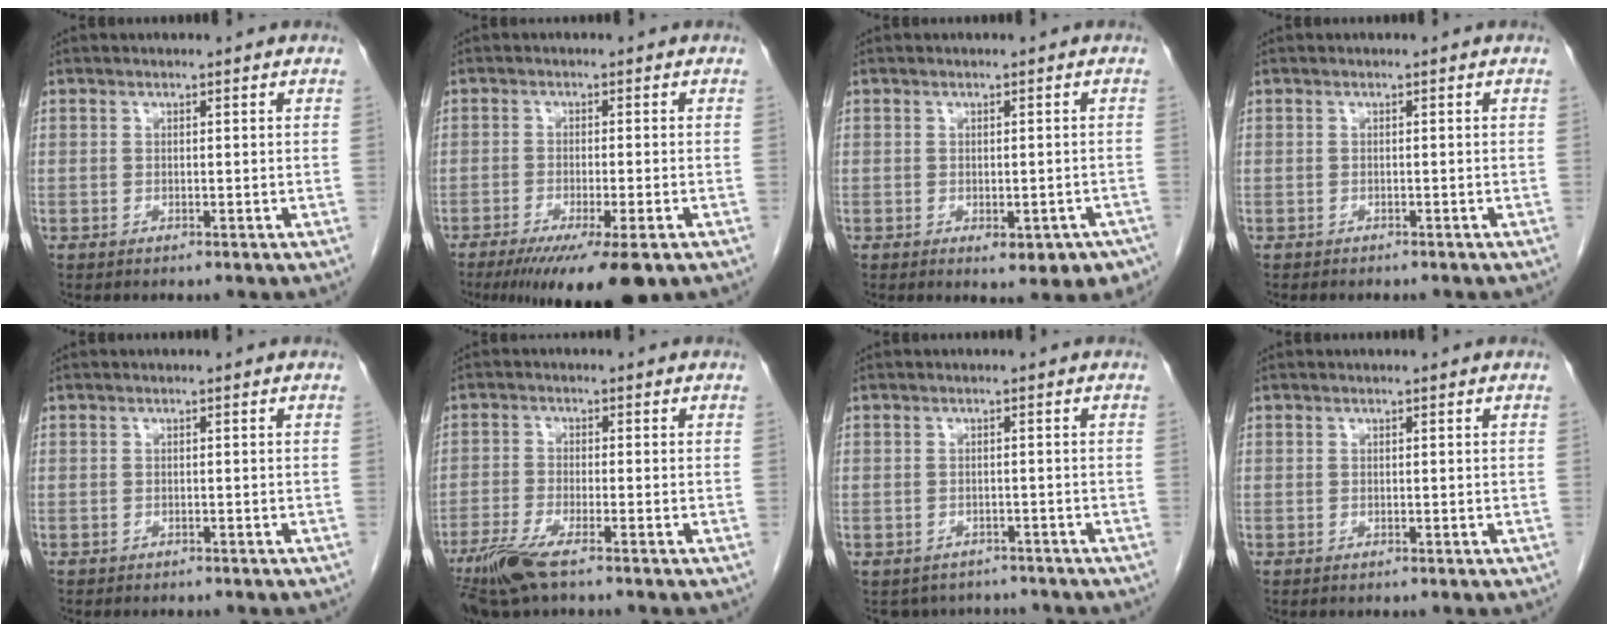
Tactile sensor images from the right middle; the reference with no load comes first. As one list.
[{"total": 10.4, "force": [-6.9, 1.0, 7.7], "torque": [-0.113, -0.024, -0.106]}, {"total": 5.9, "force": [-3.6, 3.0, 3.5], "torque": [-0.022, 0.007, -0.044]}, {"total": 1.8, "force": [-1.5, 0.7, 0.7], "torque": [-0.020, -0.002, -0.014]}, {"total": 2.0, "force": [-1.7, 0.8, 0.8], "torque": [-0.021, -0.003, -0.015]}, {"total": 6.5, "force": [-4.5, 0.4, 4.6], "torque": [-0.095, -0.018, -0.089]}, {"total": 5.8, "force": [-5.1, 2.7, 0.2], "torque": [0.008, 0.009, -0.061]}, {"total": 0.0}]